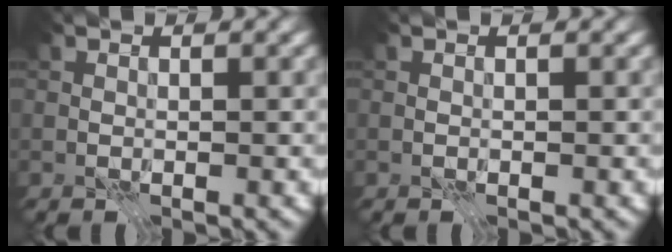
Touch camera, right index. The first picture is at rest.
{"total": 0.0}